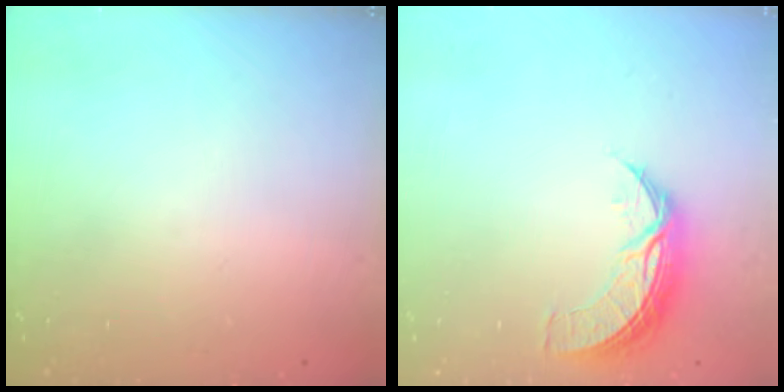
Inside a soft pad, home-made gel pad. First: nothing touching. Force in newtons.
{"total": 8.4, "press": 8.4, "slide": 0.2}